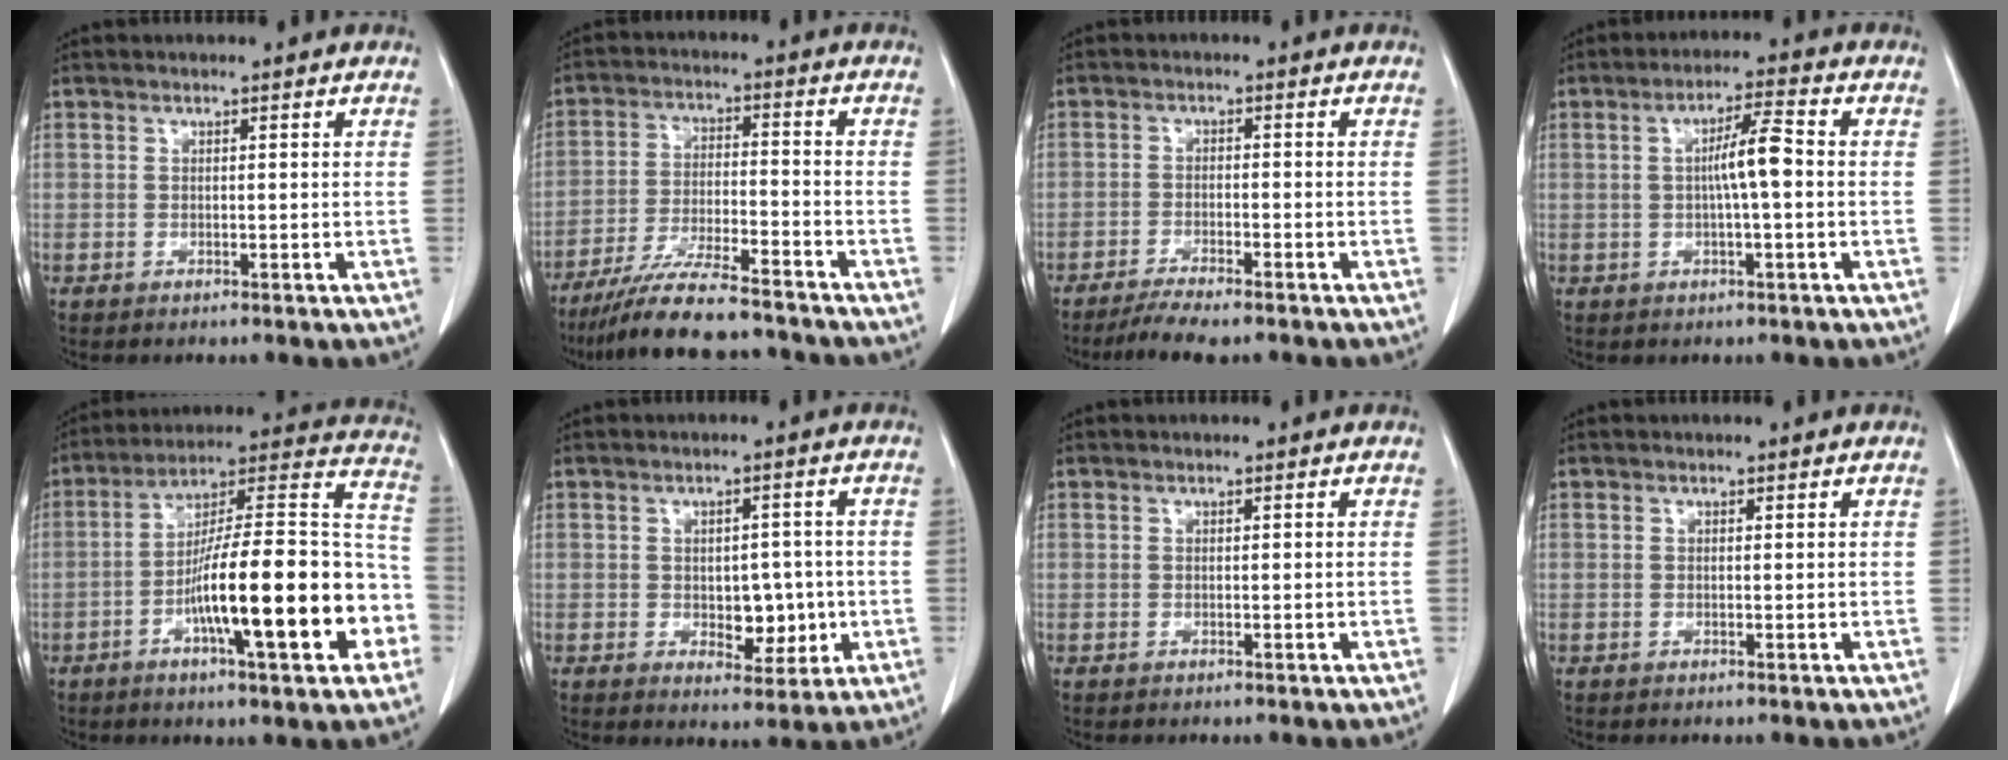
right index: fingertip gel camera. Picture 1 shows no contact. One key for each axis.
{"total": 13.0, "fx": -11.3, "fy": 1.1, "fz": 6.2, "tx": -0.107, "ty": -0.015, "tz": -0.189}
{"total": 6.2, "fx": -5.1, "fy": 0.5, "fz": 3.4, "tx": -0.052, "ty": -0.013, "tz": -0.086}
{"total": 5.5, "fx": 0.2, "fy": 0.5, "fz": 5.5, "tx": -0.092, "ty": 0.013, "tz": 0.006}
{"total": 22.0, "fx": -6.9, "fy": 3.6, "fz": 20.6, "tx": -0.269, "ty": 0.024, "tz": -0.100}
{"total": 5.7, "fx": -0.6, "fy": 3.3, "fz": 4.6, "tx": -0.049, "ty": 0.004, "tz": 0.005}
{"total": 0.0}
{"total": 0.0}